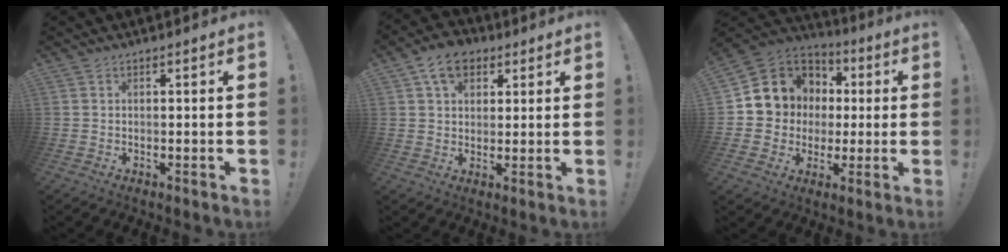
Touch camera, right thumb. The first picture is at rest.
{"total": 9.1, "force": [4.5, 6.3, 4.6], "torque": [-0.068, -0.007, 0.086]}
{"total": 10.3, "force": [1.5, 9.9, 2.3], "torque": [-0.030, -0.011, 0.049]}